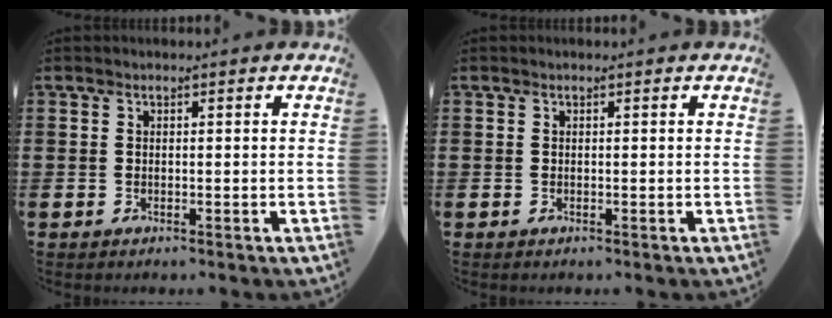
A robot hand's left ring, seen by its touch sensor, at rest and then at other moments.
{"total": 0.0}